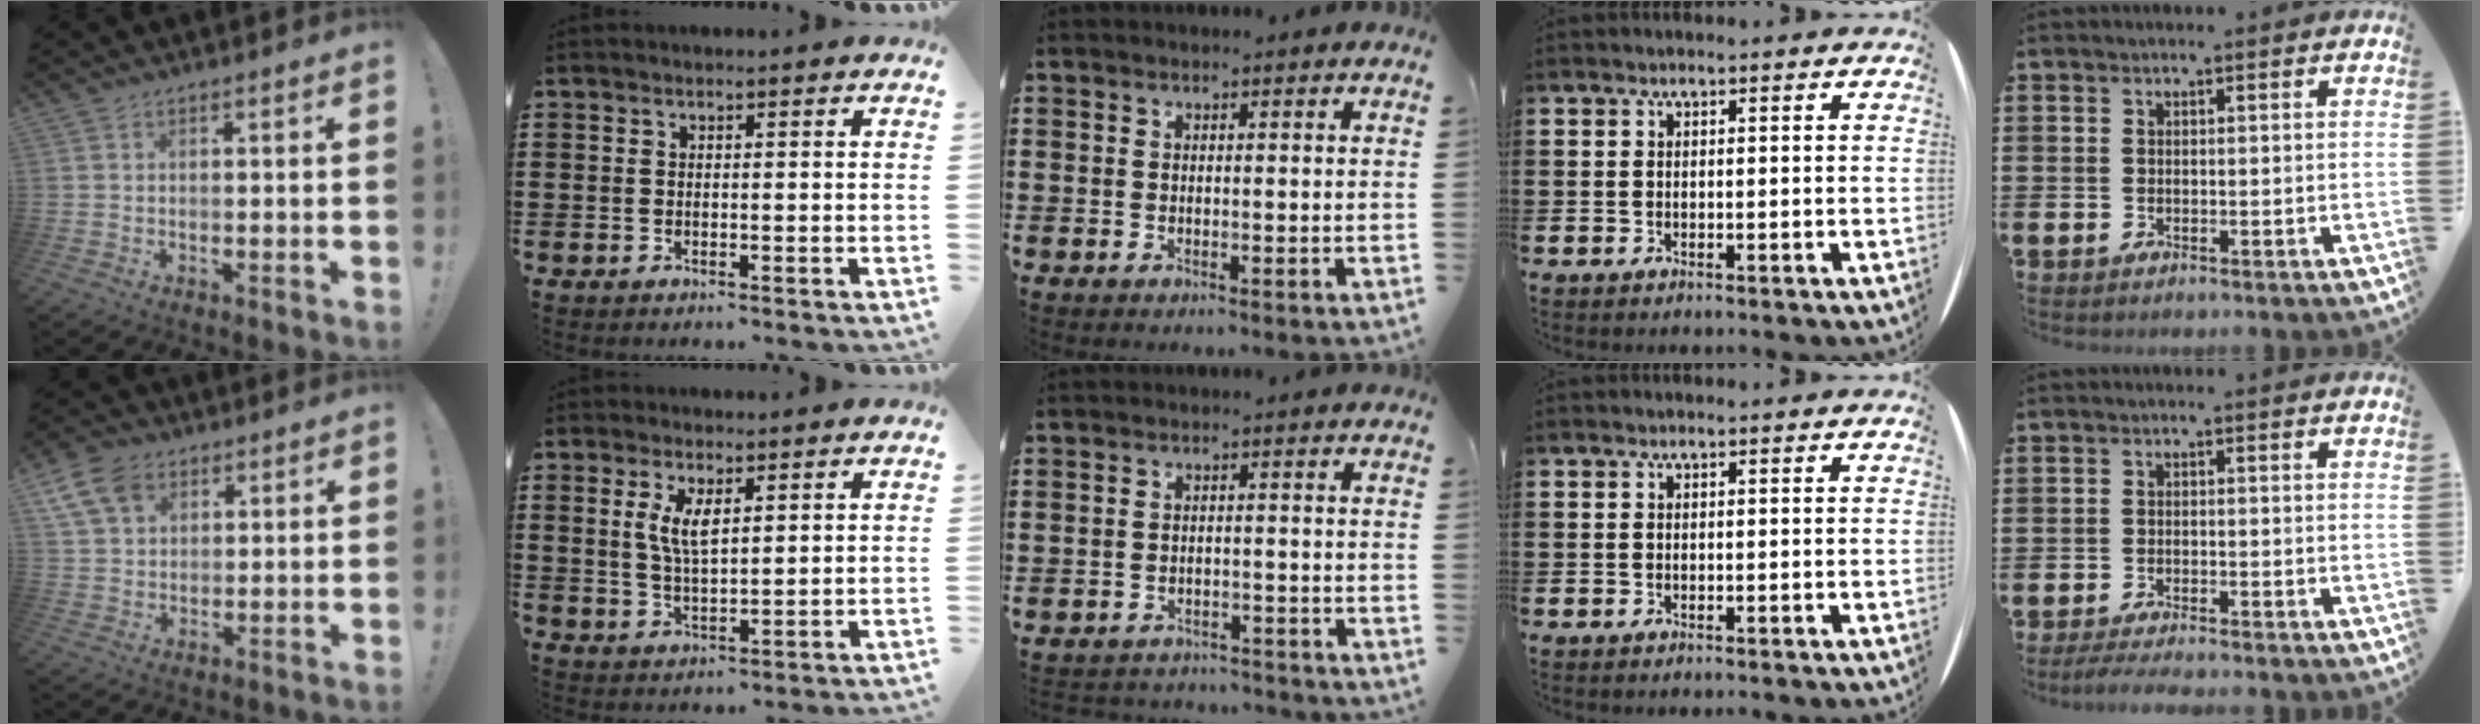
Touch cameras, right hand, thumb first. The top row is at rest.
{"thumb": {"total": 10.2, "force": [5.1, 7.0, 5.3], "torque": [-0.098, -0.013, 0.101]}, "index": {"total": 4.7, "force": [1.7, 1.6, 4.1], "torque": [-0.086, 0.003, 0.028]}, "middle": {"total": 2.3, "force": [-2.2, 0.2, -0.1], "torque": [-0.005, -0.001, -0.049]}, "little": {"total": 1.8, "force": [-1.6, 0.0, 0.7], "torque": [-0.012, 0.003, -0.031]}}